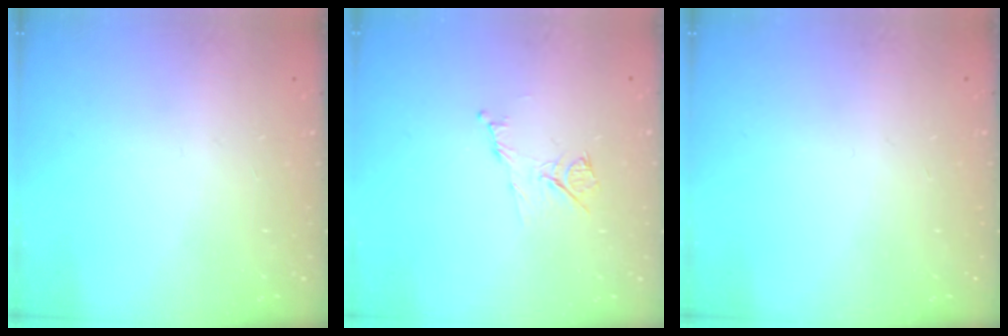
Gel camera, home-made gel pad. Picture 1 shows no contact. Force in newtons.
{"total": 7.2, "press": 7.1, "slide": 0.8}
{"total": 0.0}